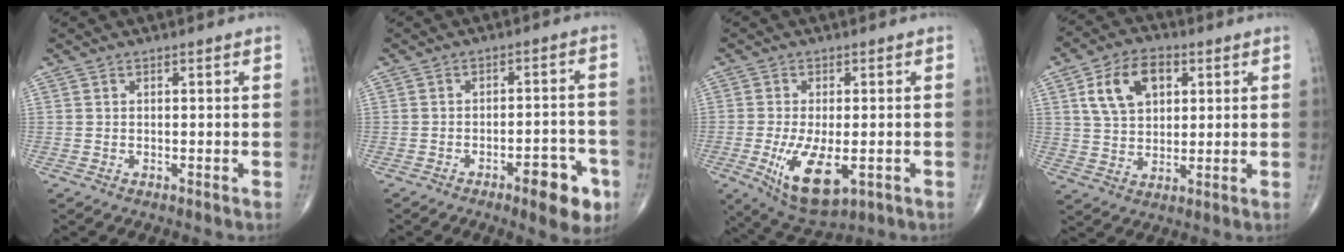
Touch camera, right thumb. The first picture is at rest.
{"total": 8.7, "force": [-4.5, 3.0, 6.9], "torque": [-0.071, 0.027, -0.055]}
{"total": 11.1, "force": [-3.2, 5.1, 9.4], "torque": [-0.161, -0.018, -0.040]}
{"total": 10.9, "force": [3.8, 7.1, 7.4], "torque": [-0.110, 0.000, 0.068]}